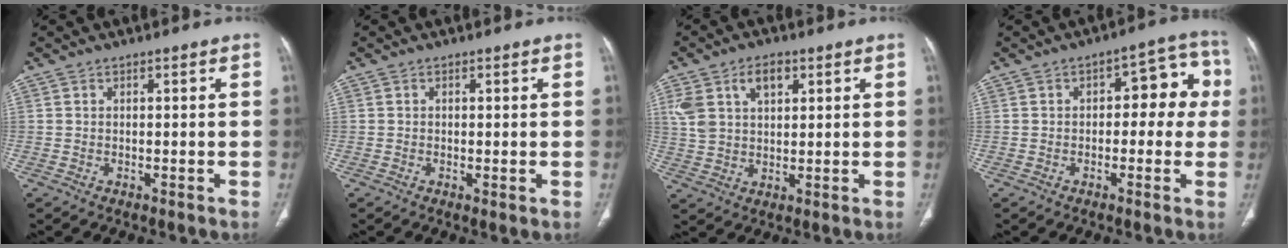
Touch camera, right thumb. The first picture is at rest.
{"total": 0.9, "force": [-0.1, 0.2, 0.8], "torque": [-0.019, -0.005, -0.003]}
{"total": 9.0, "force": [3.9, 5.6, 6.0], "torque": [-0.104, 0.000, 0.078]}
{"total": 9.5, "force": [0.6, 5.3, 7.9], "torque": [-0.050, 0.031, -0.002]}